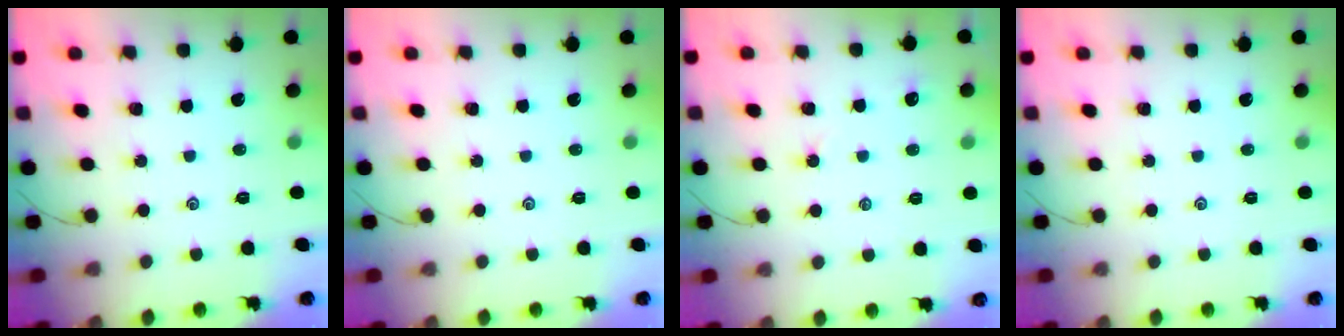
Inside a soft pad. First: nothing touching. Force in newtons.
{"total": 0.0}
{"total": 2.9, "press": 2.8, "slide": 0.6}
{"total": 0.0}